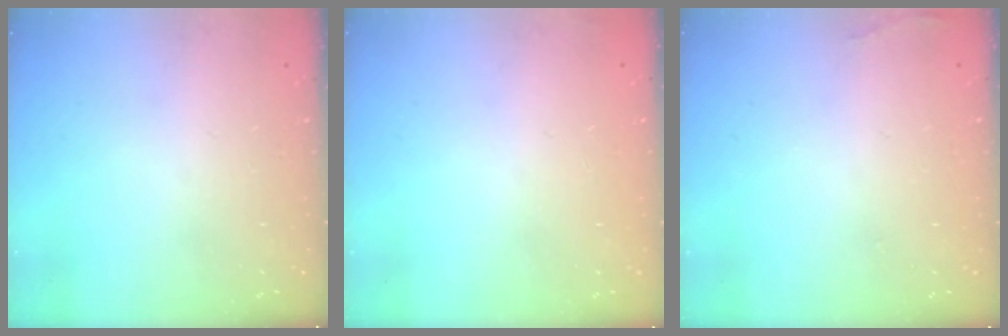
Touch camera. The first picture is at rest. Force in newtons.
{"total": 2.2, "press": 2.1, "slide": 0.8}
{"total": 5.8, "press": 3.3, "slide": 4.7}